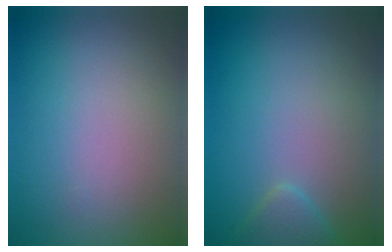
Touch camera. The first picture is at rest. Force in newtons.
{"total": 1.8, "press": 1.8, "slide": 0.1}